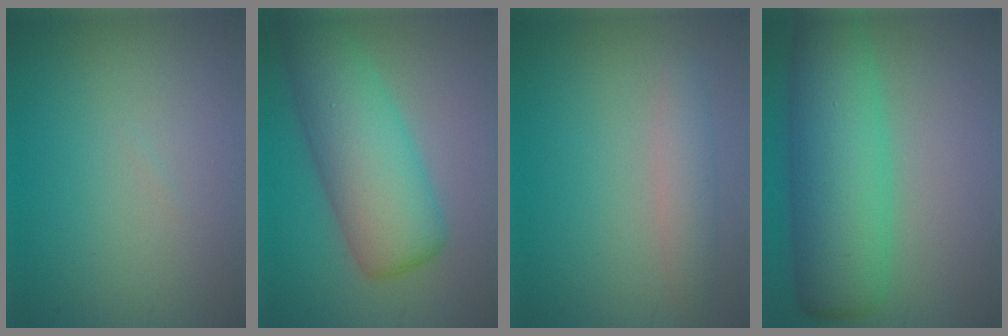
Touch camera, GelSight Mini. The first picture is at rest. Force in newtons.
{"total": 8.2, "press": 8.2, "slide": 0.3}
{"total": 2.1, "press": 2.1, "slide": 0.0}
{"total": 9.1, "press": 9.1, "slide": 0.2}